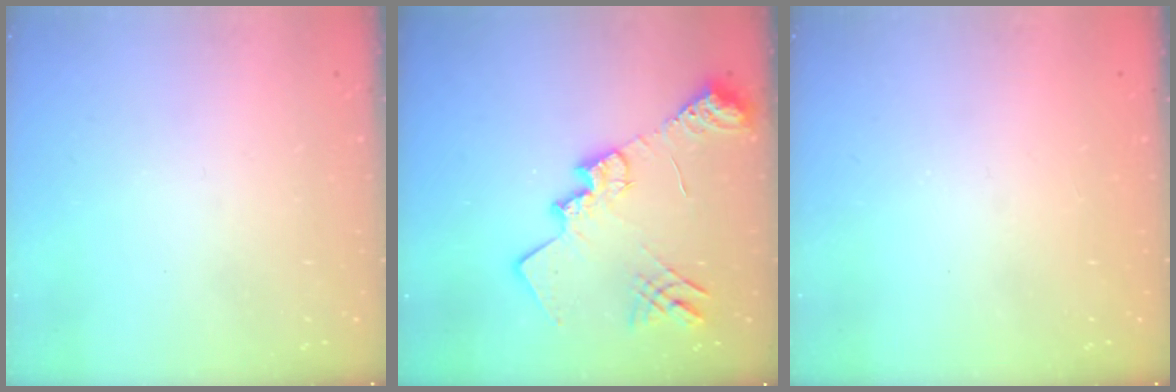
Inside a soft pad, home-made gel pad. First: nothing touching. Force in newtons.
{"total": 17.9, "press": 17.8, "slide": 1.9}
{"total": 1.1, "press": 1.0, "slide": 0.1}